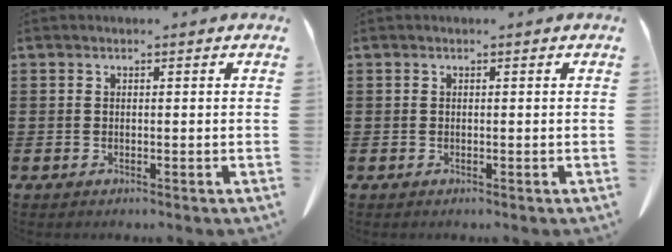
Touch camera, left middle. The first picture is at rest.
{"total": 0.0}